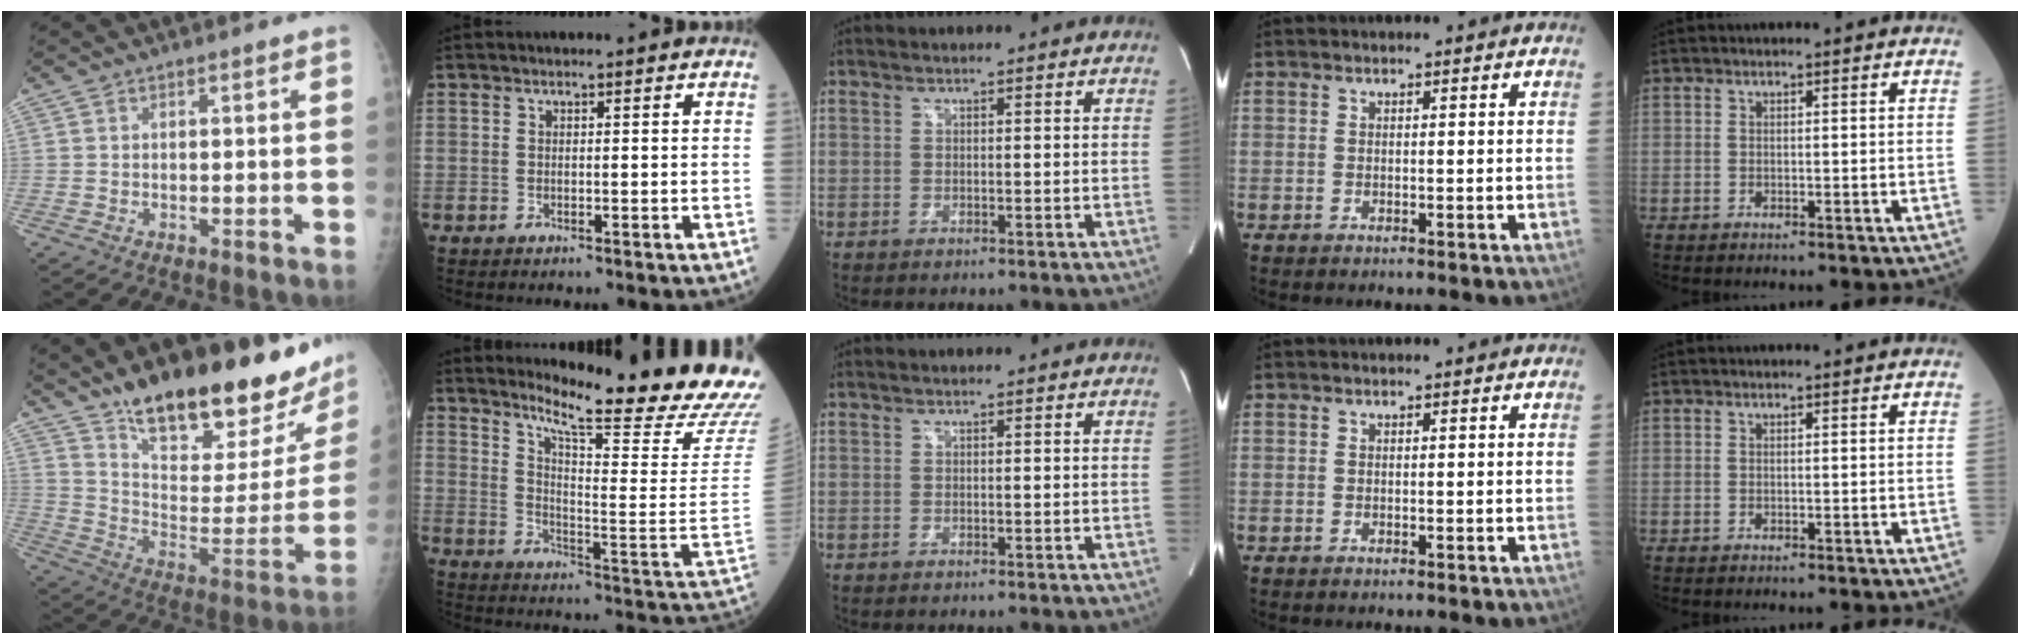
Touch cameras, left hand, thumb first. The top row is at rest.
{"thumb": {"total": 27.6, "force": [20.5, 8.9, 16.2], "torque": [-0.207, -0.099, 0.306]}, "index": {"total": 23.0, "force": [20.5, -0.9, 10.4], "torque": [-0.170, -0.125, 0.261]}}